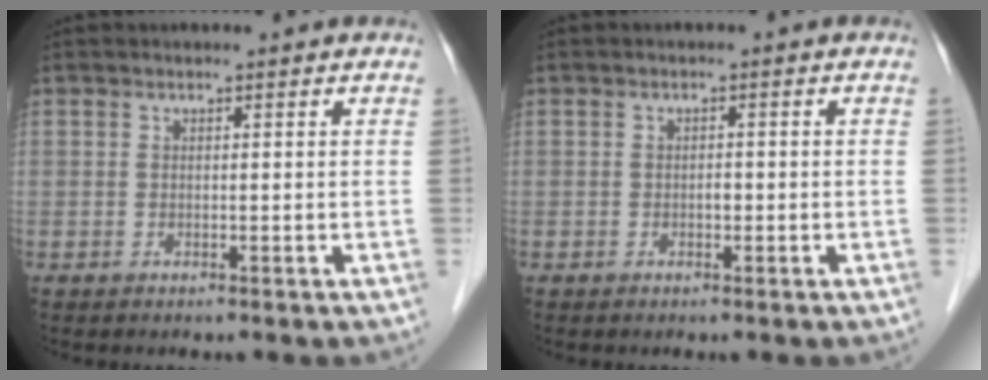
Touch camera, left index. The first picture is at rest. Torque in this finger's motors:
{"motor_torque": [-0.15, 0.09, 0.00, 0.00]}